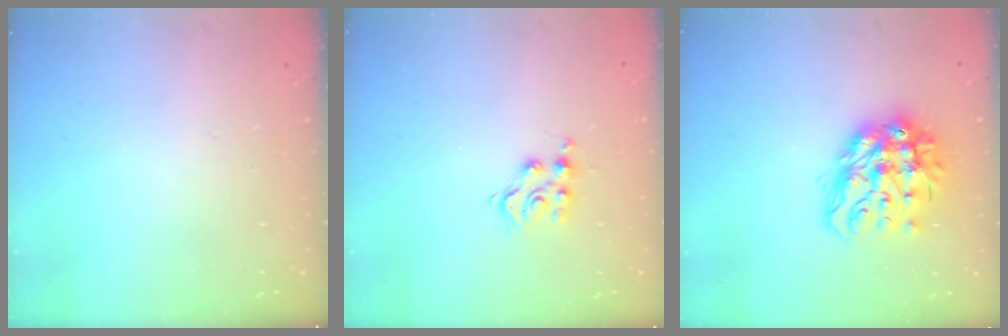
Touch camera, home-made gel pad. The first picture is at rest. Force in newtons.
{"total": 6.0, "press": 6.0, "slide": 0.1}
{"total": 16.0, "press": 15.9, "slide": 2.0}